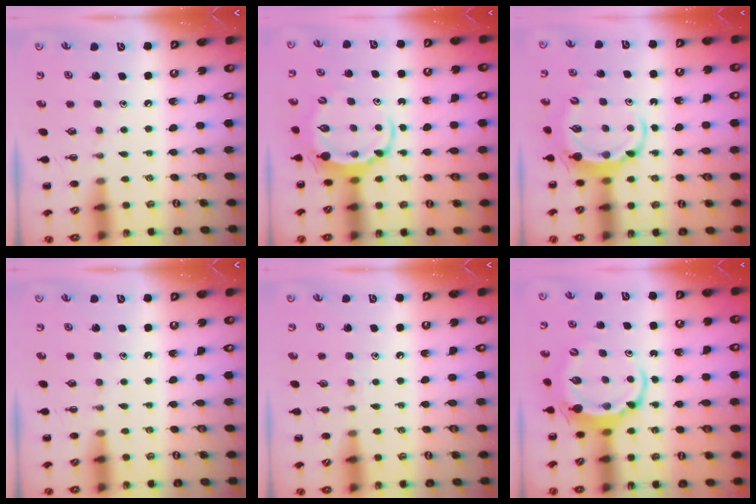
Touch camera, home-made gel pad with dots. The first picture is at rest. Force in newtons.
{"total": 5.3, "press": 5.2, "slide": 0.9}
{"total": 5.8, "press": 5.8, "slide": 0.5}
{"total": 0.0}
{"total": 4.9, "press": 4.7, "slide": 1.4}
{"total": 6.3, "press": 6.2, "slide": 1.2}